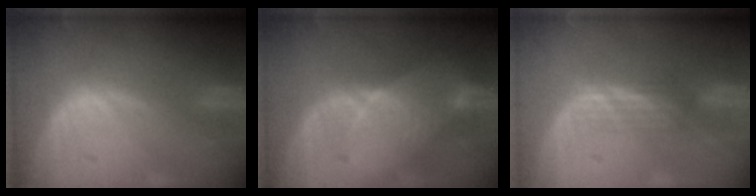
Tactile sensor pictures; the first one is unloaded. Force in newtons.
{"total": 5.2, "press": 5.1, "slide": 1.3}
{"total": 2.4, "press": 2.3, "slide": 0.5}